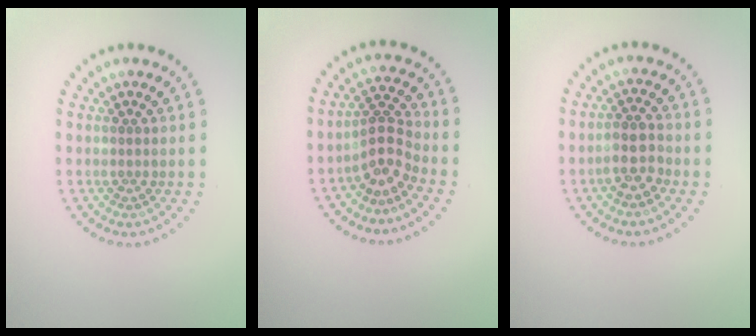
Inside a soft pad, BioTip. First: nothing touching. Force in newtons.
{"total": 3.0, "press": 2.3, "slide": 1.9}
{"total": 2.6, "press": 2.5, "slide": 0.9}